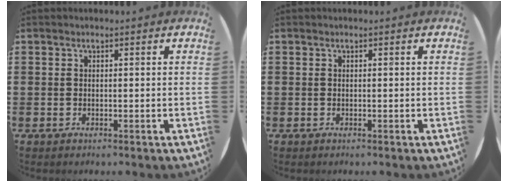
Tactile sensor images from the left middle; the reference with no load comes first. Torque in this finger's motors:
{"motor_torque": [0.08, 0.02, -0.01, -0.01]}